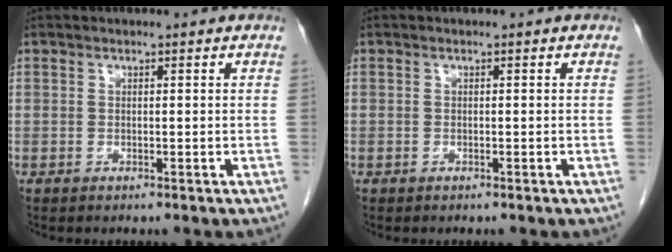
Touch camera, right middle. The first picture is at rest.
{"total": 0.0}